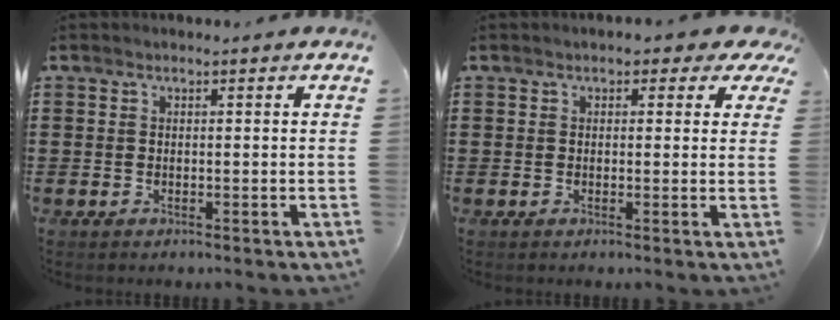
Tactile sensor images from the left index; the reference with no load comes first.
{"total": 2.0, "force": [1.2, 1.2, 1.2], "torque": [-0.013, 0.002, 0.016]}